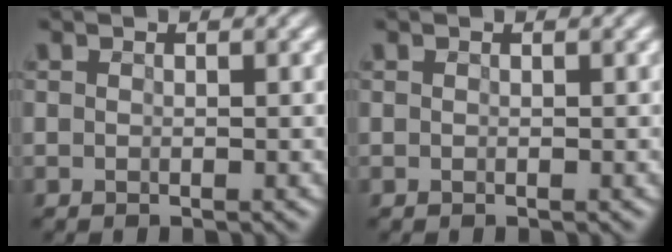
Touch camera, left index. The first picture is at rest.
{"total": 0.0}